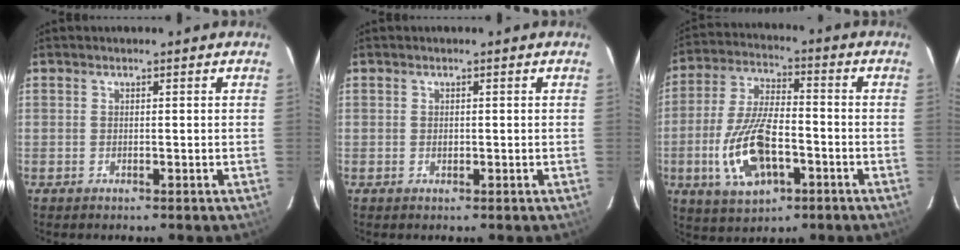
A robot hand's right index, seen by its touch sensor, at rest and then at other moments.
{"total": 0.7, "force": [-0.1, 0.6, 0.3], "torque": [-0.003, 0.000, 0.000]}
{"total": 14.8, "force": [-4.8, 6.7, 12.4], "torque": [-0.264, -0.004, -0.082]}